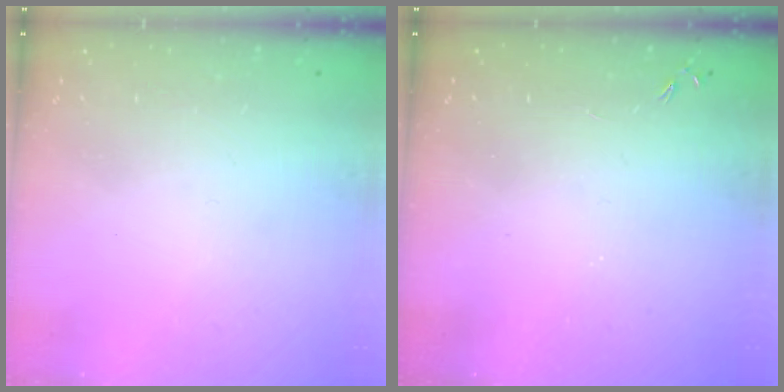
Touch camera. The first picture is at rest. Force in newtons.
{"total": 0.0}